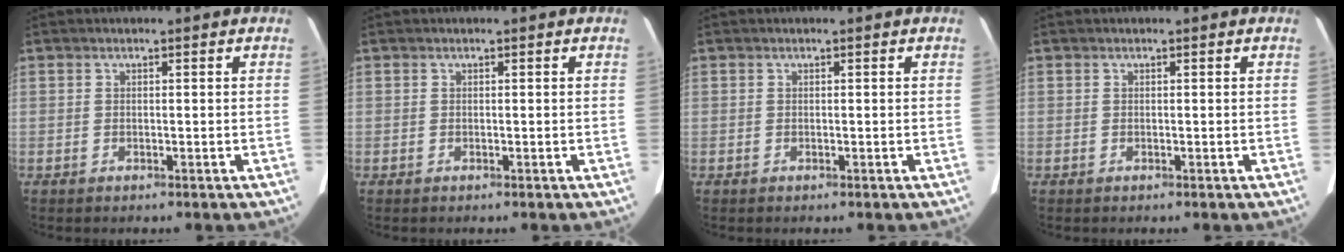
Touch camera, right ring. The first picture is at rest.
{"total": 0.0}
{"total": 0.0}
{"total": 0.0}